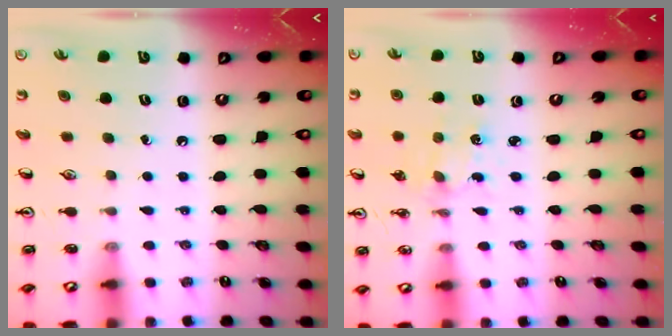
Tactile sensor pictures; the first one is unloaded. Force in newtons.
{"total": 2.3, "press": 2.3, "slide": 0.4}